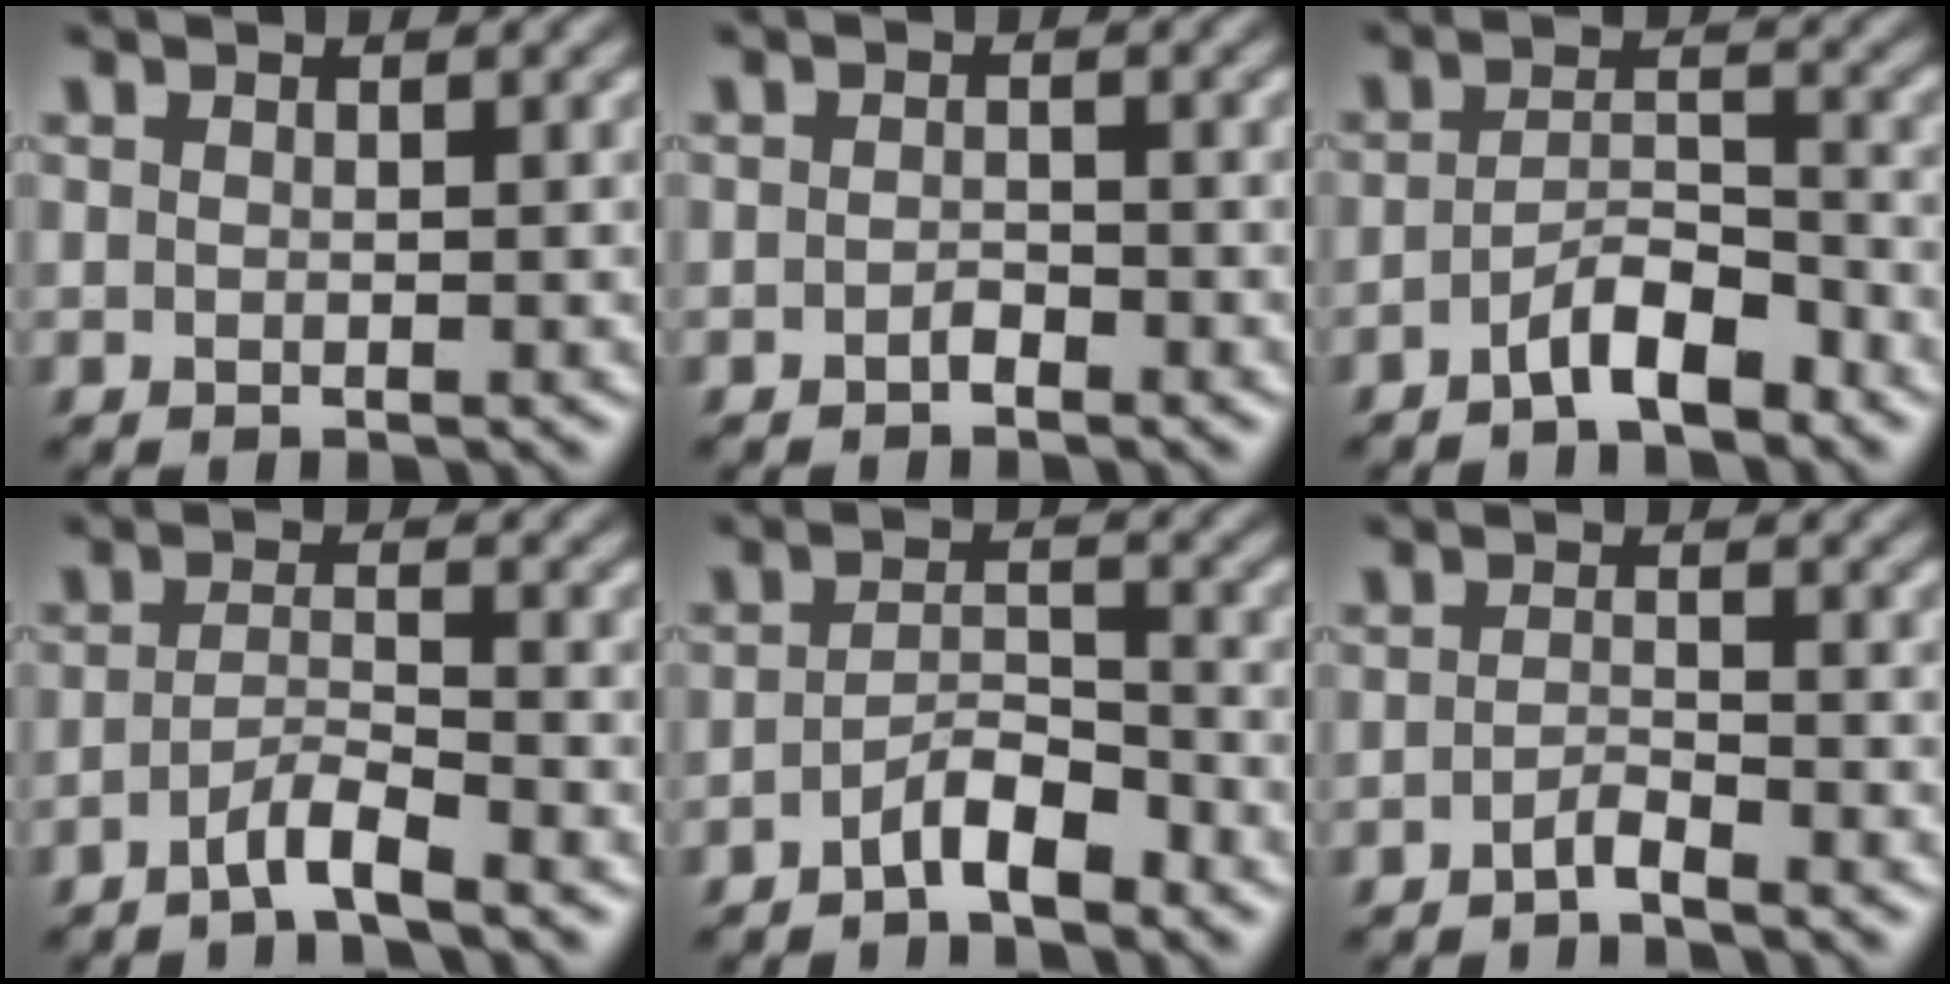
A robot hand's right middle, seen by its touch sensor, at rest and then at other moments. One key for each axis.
{"total": 0.9, "fx": -0.6, "fy": 0.4, "fz": 0.5, "tx": -0.010, "ty": 0.002, "tz": -0.012}
{"total": 3.8, "fx": -2.5, "fy": 1.2, "fz": 2.6, "tx": -0.047, "ty": 0.009, "tz": -0.047}
{"total": 2.7, "fx": -2.0, "fy": 0.3, "fz": 1.8, "tx": -0.032, "ty": 0.005, "tz": -0.044}
{"total": 3.1, "fx": -2.1, "fy": 0.9, "fz": 2.0, "tx": -0.038, "ty": 0.009, "tz": -0.042}
{"total": 1.3, "fx": -1.1, "fy": 0.1, "fz": 0.8, "tx": -0.015, "ty": 0.005, "tz": -0.025}